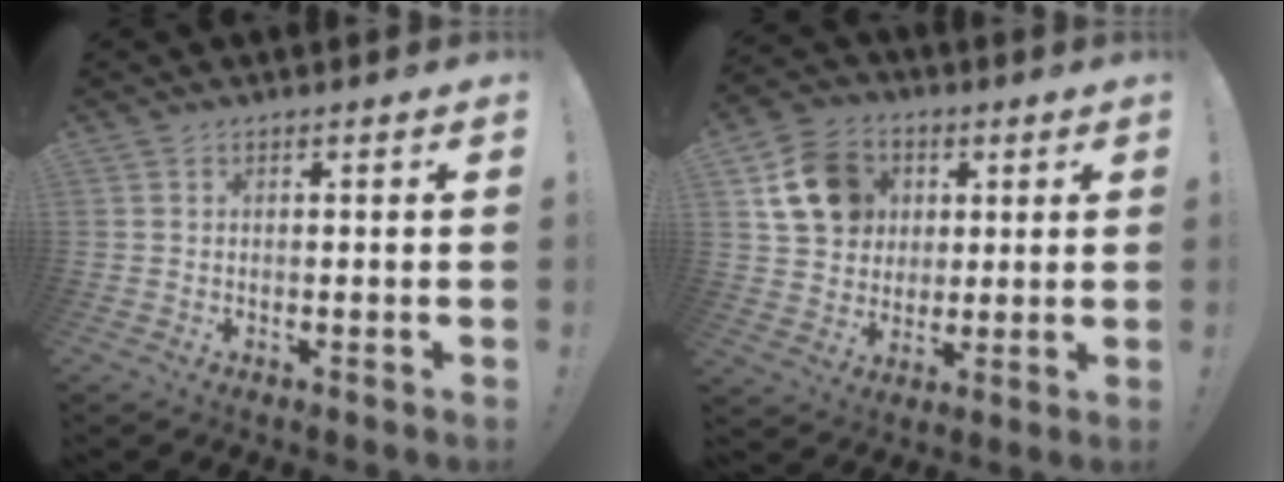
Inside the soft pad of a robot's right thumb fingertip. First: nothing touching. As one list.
[{"total": 14.3, "force": [4.6, 12.1, 6.0], "torque": [-0.089, -0.004, 0.099]}]